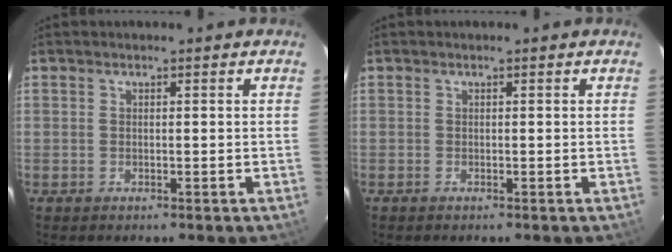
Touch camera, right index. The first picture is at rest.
{"total": 0.0}